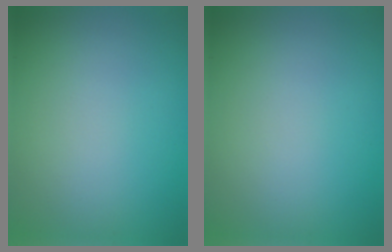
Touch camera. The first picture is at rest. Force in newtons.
{"total": 0.0}